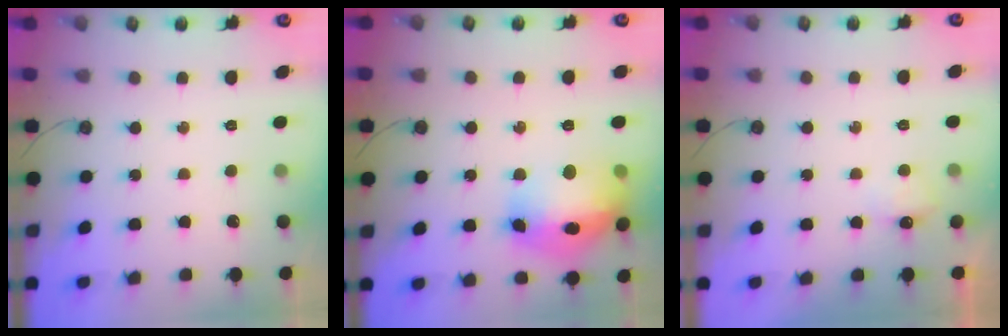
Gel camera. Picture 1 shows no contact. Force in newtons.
{"total": 19.3, "press": 19.2, "slide": 1.7}
{"total": 5.3, "press": 5.2, "slide": 1.0}